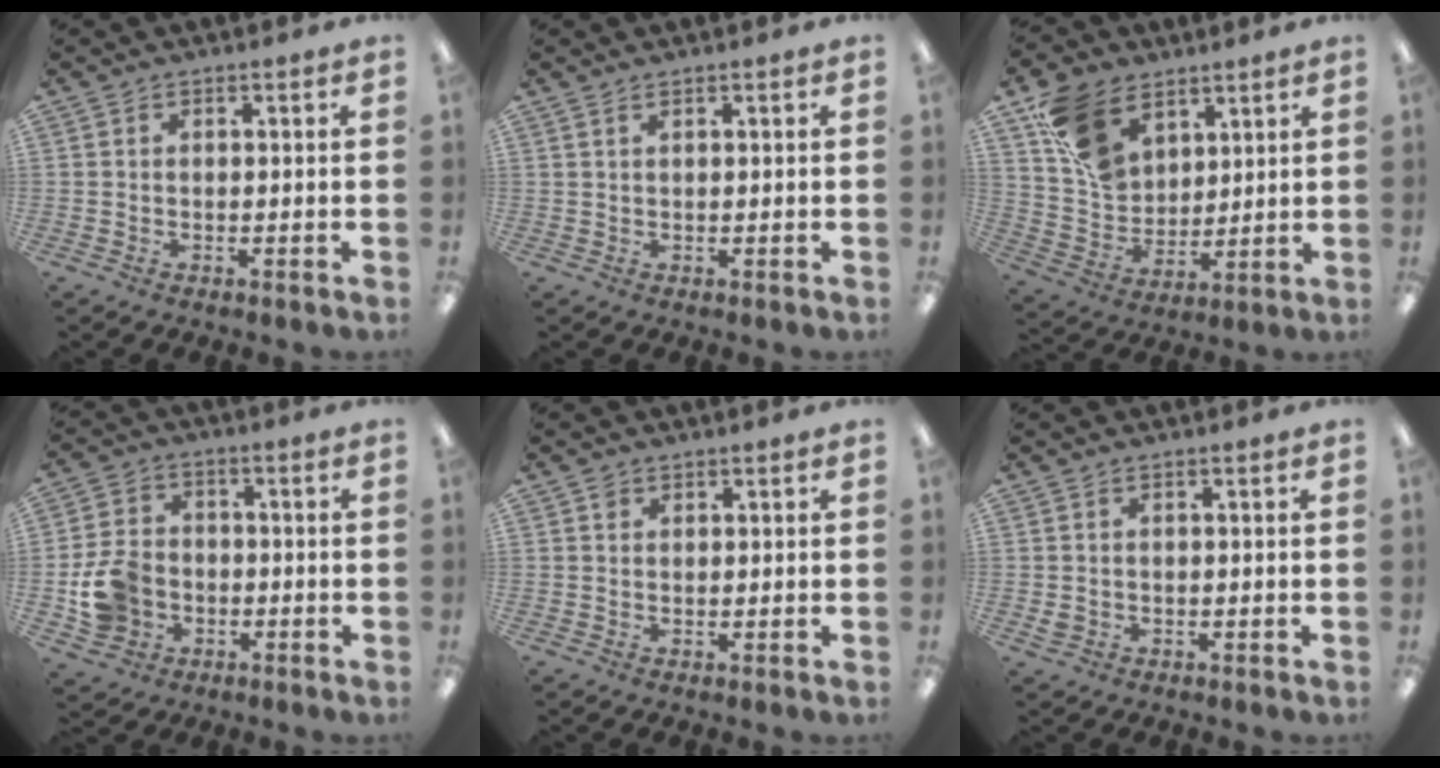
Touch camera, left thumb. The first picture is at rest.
{"total": 0.9, "force": [0.6, 0.1, 0.6], "torque": [-0.014, 0.000, 0.010]}
{"total": 14.3, "force": [8.1, 9.6, 6.8], "torque": [-0.139, -0.020, 0.164]}
{"total": 10.0, "force": [-2.5, 8.4, 4.9], "torque": [-0.108, 0.025, -0.042]}
{"total": 1.2, "force": [0.9, 0.7, 0.1], "torque": [-0.004, 0.000, 0.017]}
{"total": 1.2, "force": [0.1, 1.1, 0.5], "torque": [-0.011, 0.002, 0.000]}